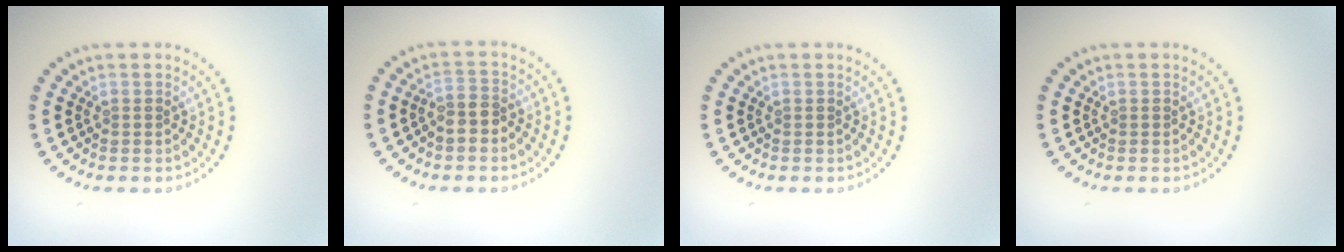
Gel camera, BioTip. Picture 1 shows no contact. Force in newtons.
{"total": 2.2, "press": 1.9, "slide": 1.1}
{"total": 0.0}
{"total": 0.0}